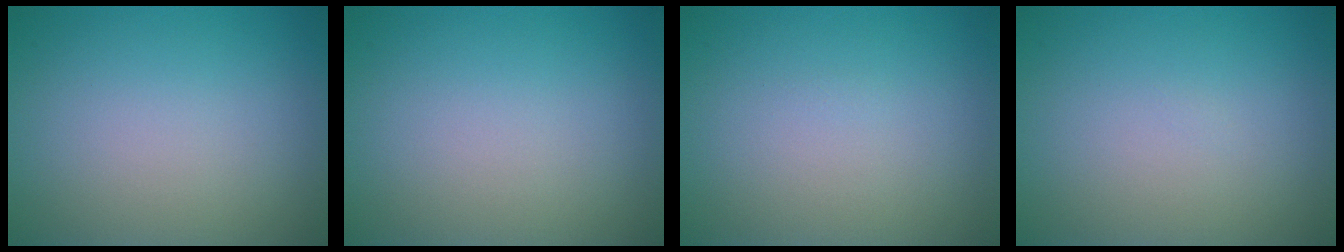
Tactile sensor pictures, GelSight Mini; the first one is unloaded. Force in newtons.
{"total": 0.0}
{"total": 0.0}
{"total": 0.0}